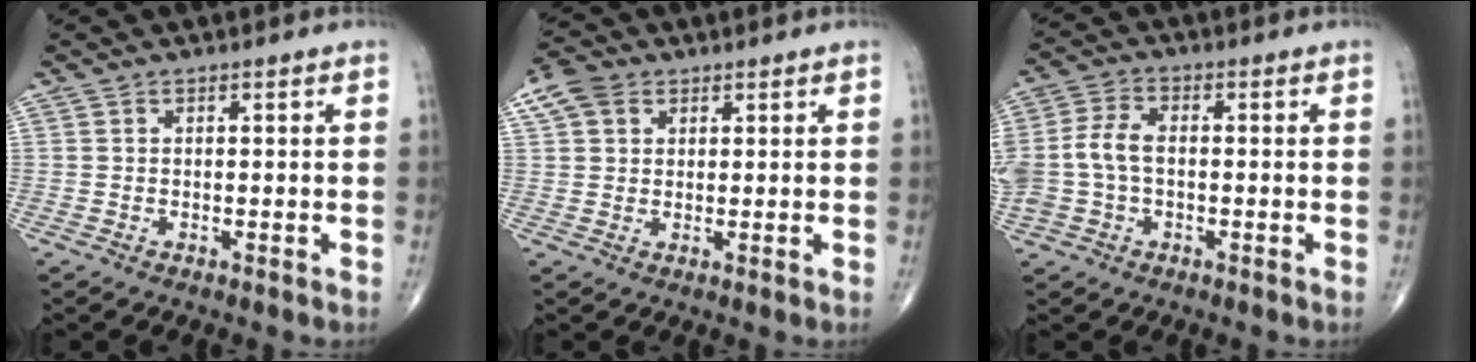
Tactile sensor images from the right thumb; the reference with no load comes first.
{"total": 5.7, "force": [2.6, 4.2, 2.8], "torque": [-0.049, 0.009, 0.049]}
{"total": 9.3, "force": [-0.6, 6.0, 7.0], "torque": [-0.162, 0.025, -0.015]}